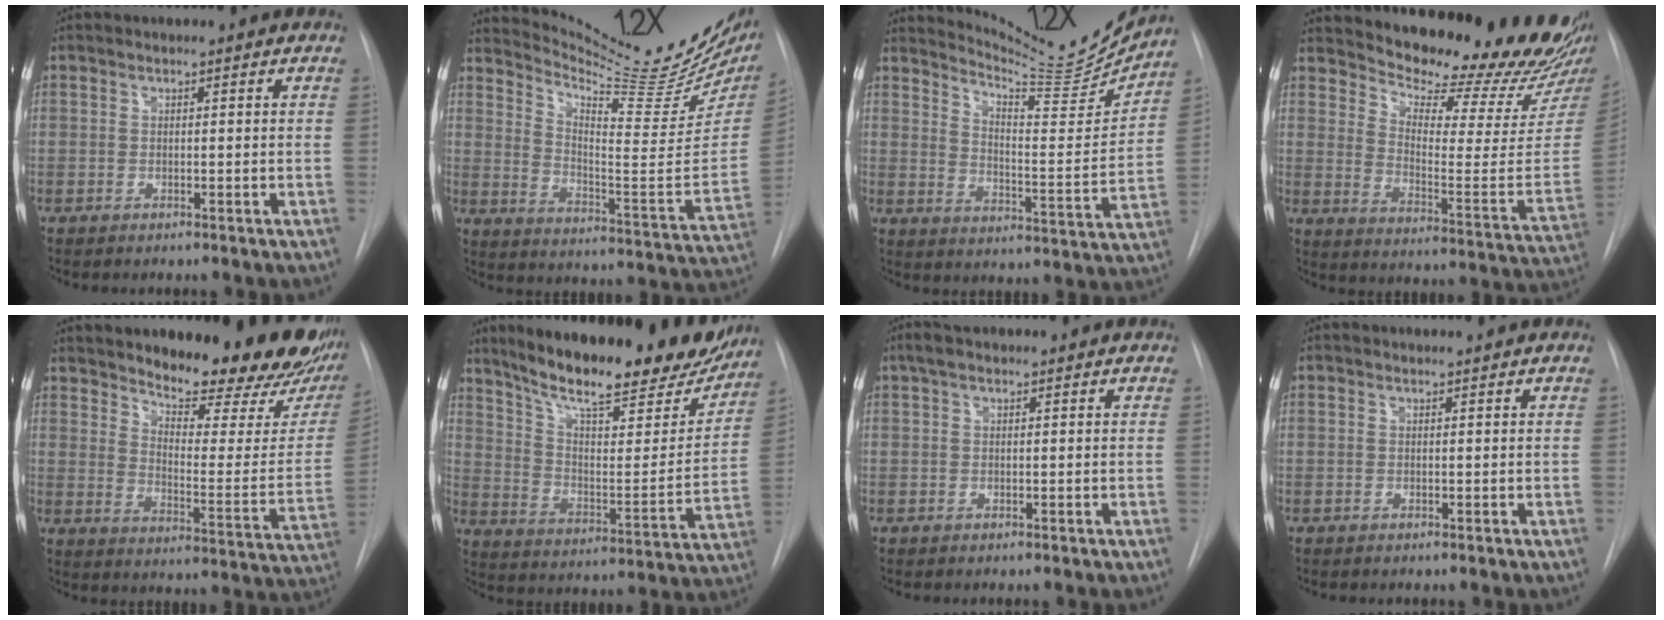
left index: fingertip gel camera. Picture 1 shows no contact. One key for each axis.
{"total": 25.3, "fx": 22.2, "fy": 4.3, "fz": 11.3, "tx": -0.165, "ty": -0.085, "tz": 0.292}
{"total": 15.7, "fx": 15.4, "fy": 0.4, "fz": 3.2, "tx": -0.057, "ty": -0.071, "tz": 0.210}
{"total": 23.5, "fx": 22.1, "fy": 1.5, "fz": 7.9, "tx": -0.119, "ty": -0.125, "tz": 0.280}
{"total": 23.5, "fx": 19.5, "fy": 5.1, "fz": 12.2, "tx": -0.172, "ty": -0.071, "tz": 0.247}
{"total": 25.6, "fx": 21.2, "fy": 5.7, "fz": 13.3, "tx": -0.201, "ty": -0.029, "tz": 0.295}
{"total": 2.9, "fx": 2.0, "fy": 1.0, "fz": 1.9, "tx": -0.041, "ty": 0.021, "tz": 0.037}
{"total": 0.9, "fx": 0.9, "fy": -0.1, "fz": -0.1, "tx": -0.005, "ty": 0.003, "tz": 0.015}